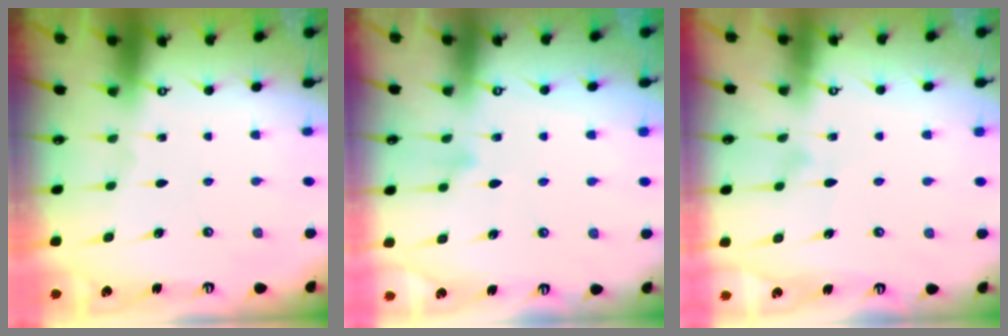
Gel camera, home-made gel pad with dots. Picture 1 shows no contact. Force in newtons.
{"total": 7.8, "press": 7.7, "slide": 1.7}
{"total": 6.1, "press": 6.1, "slide": 0.4}